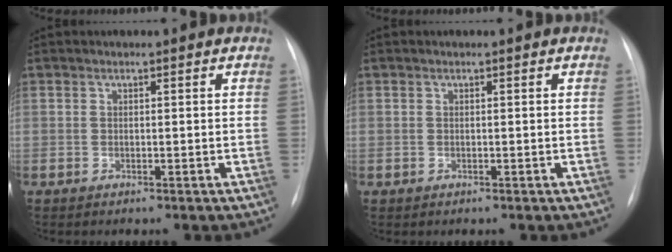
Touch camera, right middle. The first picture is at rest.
{"total": 0.0}